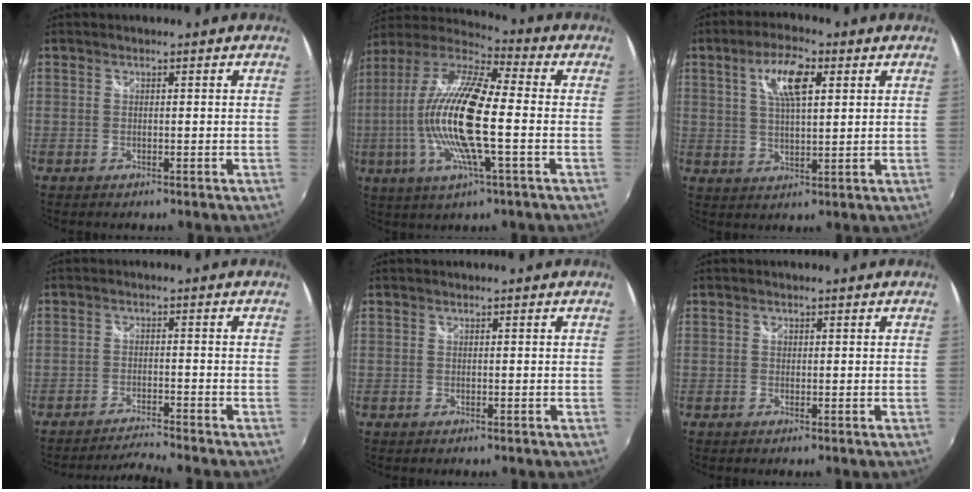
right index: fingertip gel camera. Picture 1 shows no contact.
{"total": 19.0, "force": [-1.8, 3.6, 18.6], "torque": [-0.345, -0.008, -0.047]}
{"total": 8.5, "force": [3.3, 2.9, 7.3], "torque": [-0.134, 0.011, 0.059]}
{"total": 5.4, "force": [-5.2, -1.0, 1.1], "torque": [-0.038, 0.003, -0.090]}
{"total": 0.0}
{"total": 0.6, "force": [0.1, 0.6, 0.1], "torque": [0.000, 0.001, -0.001]}